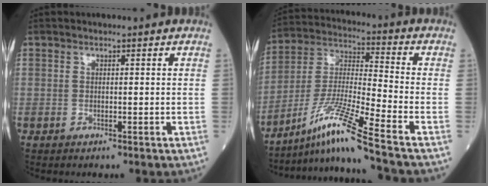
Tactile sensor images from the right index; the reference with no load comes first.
{"total": 13.2, "force": [-9.5, -2.3, 8.9], "torque": [-0.189, -0.017, -0.175]}